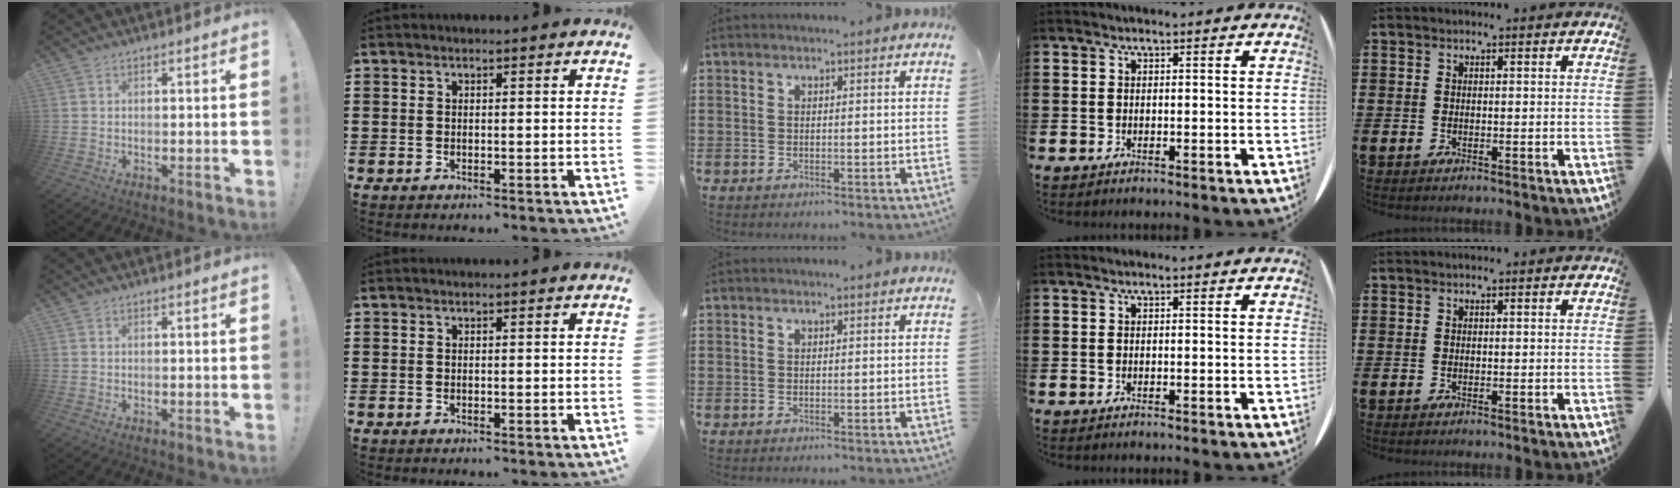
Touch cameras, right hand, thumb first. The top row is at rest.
{}